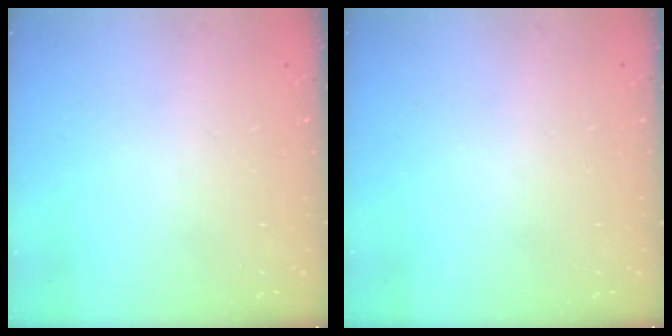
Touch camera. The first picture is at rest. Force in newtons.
{"total": 0.0}